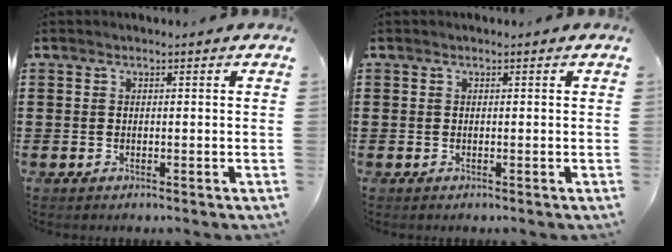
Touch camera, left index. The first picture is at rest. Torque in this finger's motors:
{"motor_torque": [-0.06, 0.07, 0.01, -0.01]}